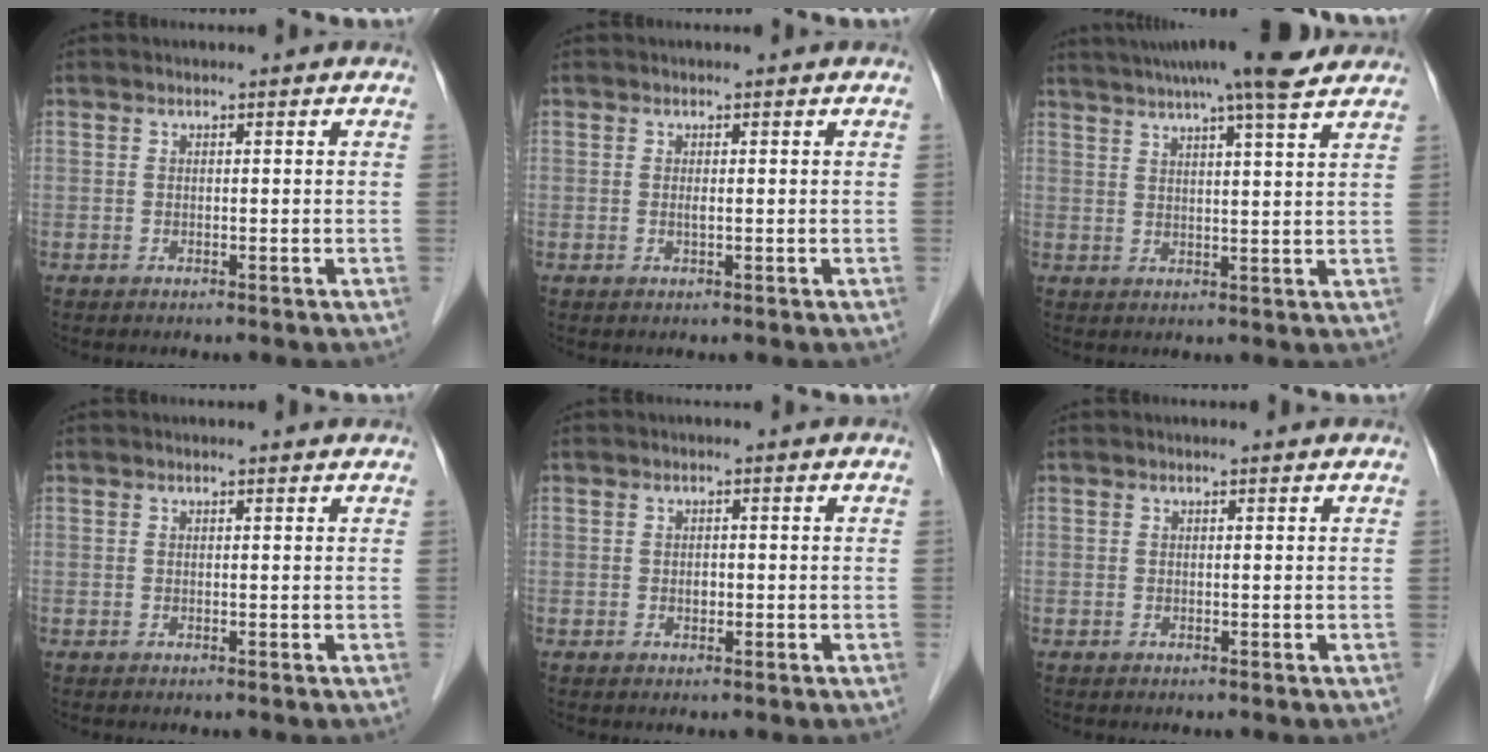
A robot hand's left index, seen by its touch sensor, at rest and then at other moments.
{"total": 0.6, "force": [0.0, 0.0, 0.6], "torque": [-0.015, -0.004, -0.001]}
{"total": 14.8, "force": [12.3, 0.5, 8.3], "torque": [-0.136, 0.030, 0.166]}
{"total": 1.1, "force": [1.0, 0.0, 0.4], "torque": [-0.013, 0.004, 0.012]}
{"total": 1.0, "force": [-0.2, 0.7, 0.7], "torque": [-0.013, -0.001, -0.003]}
{"total": 0.5, "force": [0.5, 0.0, 0.2], "torque": [-0.009, 0.001, 0.006]}